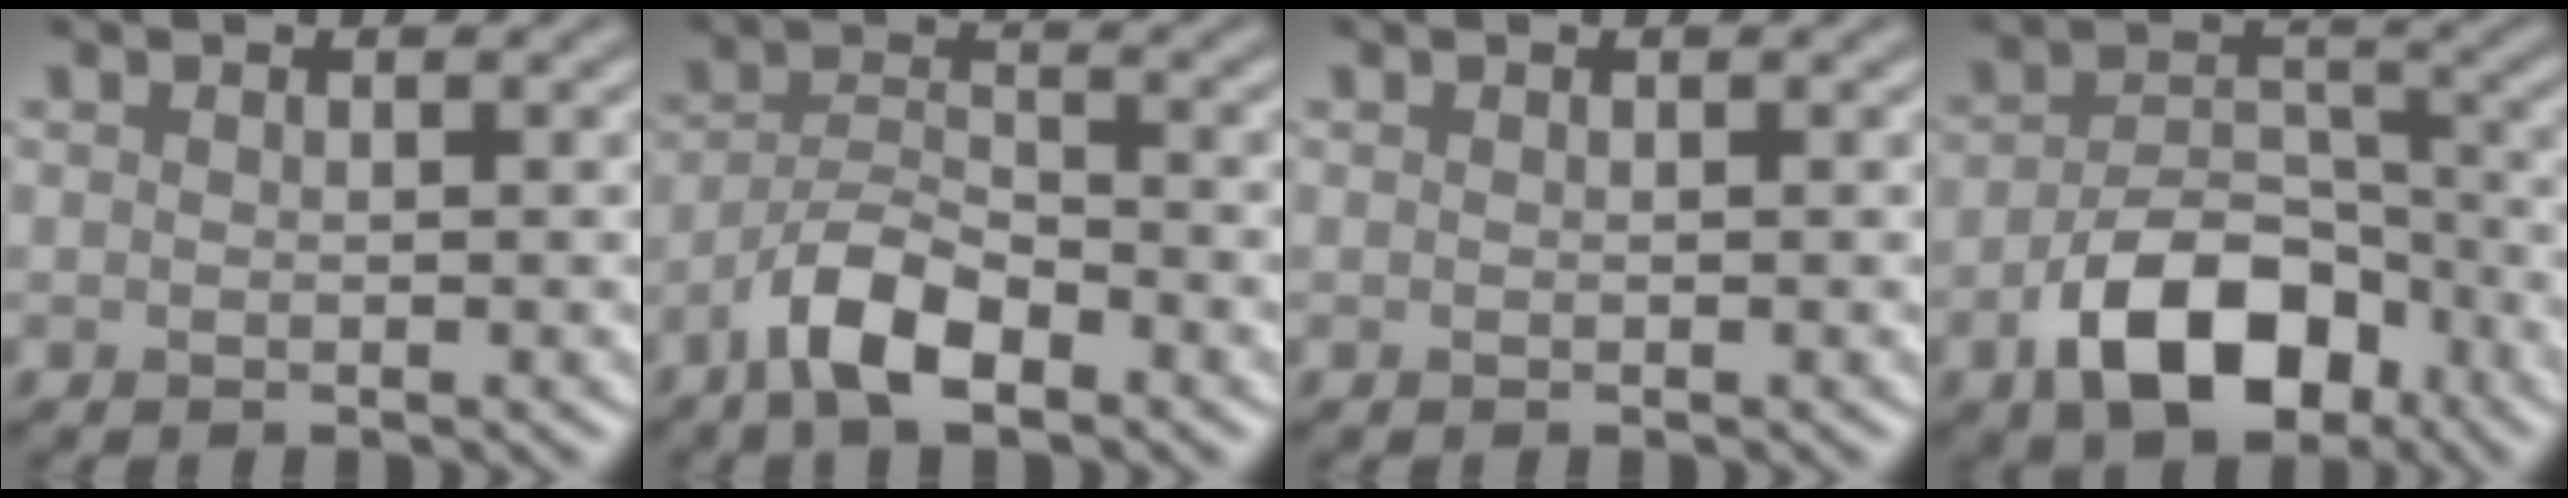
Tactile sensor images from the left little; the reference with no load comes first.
{"total": 5.2, "force": [-3.4, 1.9, 3.5], "torque": [-0.060, 0.006, -0.070]}
{"total": 0.0}
{"total": 7.9, "force": [-4.0, 4.6, 5.1], "torque": [-0.082, -0.007, -0.068]}